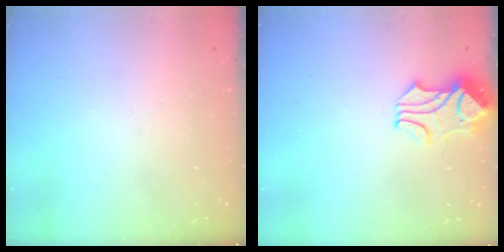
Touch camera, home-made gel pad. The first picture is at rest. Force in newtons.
{"total": 2.2, "press": 1.8, "slide": 1.2}